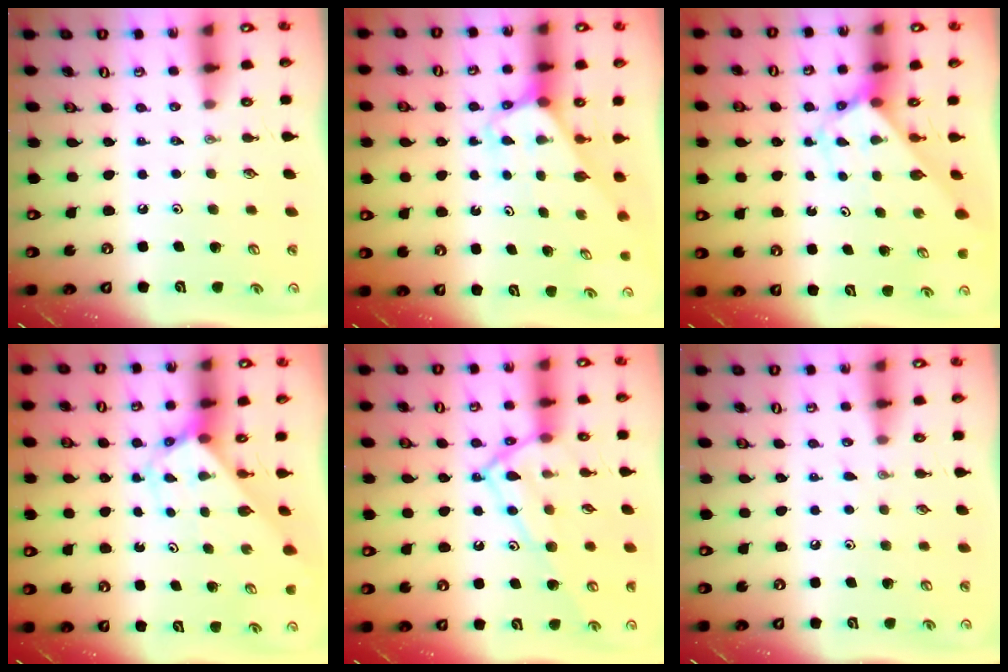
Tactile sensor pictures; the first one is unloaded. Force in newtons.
{"total": 3.1, "press": 3.1, "slide": 0.2}
{"total": 2.9, "press": 2.9, "slide": 0.2}
{"total": 2.9, "press": 2.9, "slide": 0.1}
{"total": 15.3, "press": 15.3, "slide": 1.1}
{"total": 3.3, "press": 3.2, "slide": 0.4}